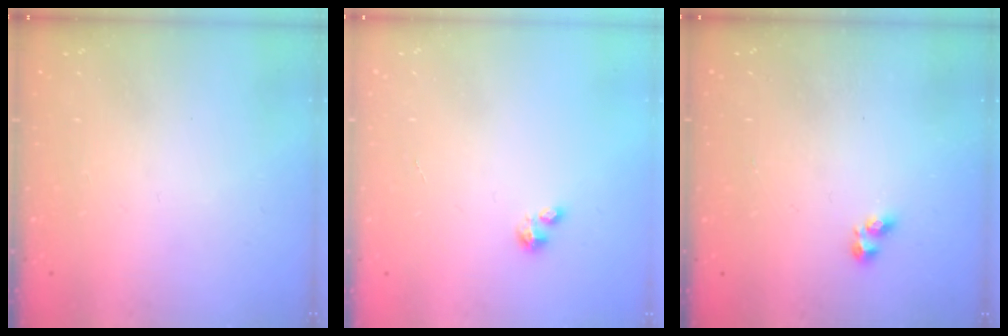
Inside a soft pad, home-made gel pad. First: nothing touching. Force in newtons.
{"total": 0.9, "press": 0.9, "slide": 0.3}
{"total": 2.4, "press": 2.3, "slide": 0.4}